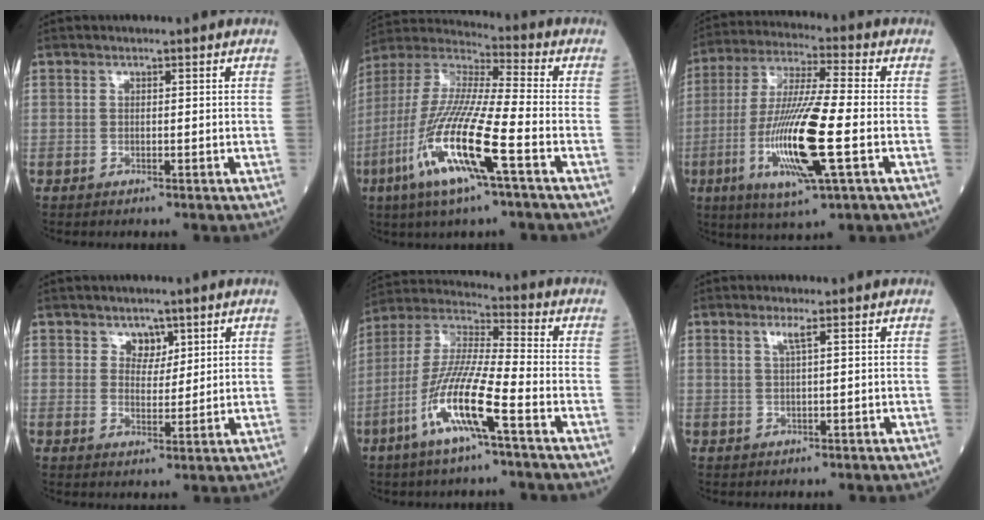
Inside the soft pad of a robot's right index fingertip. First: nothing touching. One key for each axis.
{"total": 17.8, "fx": -6.9, "fy": 1.3, "fz": 16.3, "tx": -0.356, "ty": -0.026, "tz": -0.136}
{"total": 16.0, "fx": -4.1, "fy": 1.0, "fz": 15.5, "tx": -0.318, "ty": -0.019, "tz": -0.074}
{"total": 3.1, "fx": 2.0, "fy": 2.0, "fz": 1.3, "tx": -0.015, "ty": 0.000, "tz": 0.036}
{"total": 13.1, "fx": -5.7, "fy": 0.7, "fz": 11.8, "tx": -0.250, "ty": -0.006, "tz": -0.113}
{"total": 1.7, "fx": 0.8, "fy": -0.3, "fz": 1.4, "tx": -0.036, "ty": 0.002, "tz": 0.019}